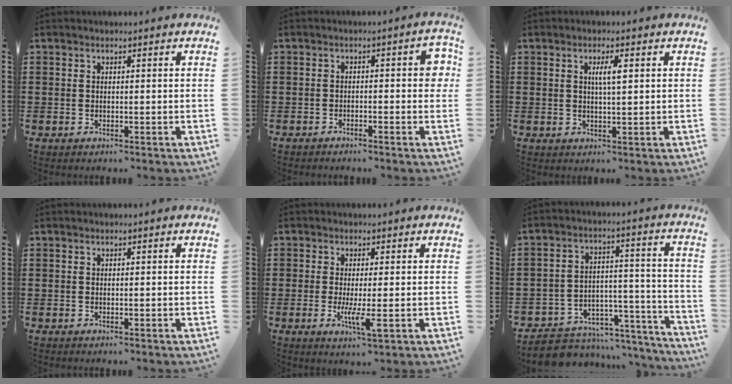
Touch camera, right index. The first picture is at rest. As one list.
[{"total": 2.8, "force": [-1.3, 0.5, 2.4], "torque": [-0.032, -0.001, -0.028]}, {"total": 3.0, "force": [0.8, 0.5, 2.9], "torque": [-0.056, 0.006, 0.010]}, {"total": 0.0}, {"total": 4.4, "force": [-1.0, 0.8, 4.2], "torque": [-0.086, -0.014, -0.019]}, {"total": 4.4, "force": [-3.7, 2.2, 0.6], "torque": [-0.021, 0.007, -0.074]}]